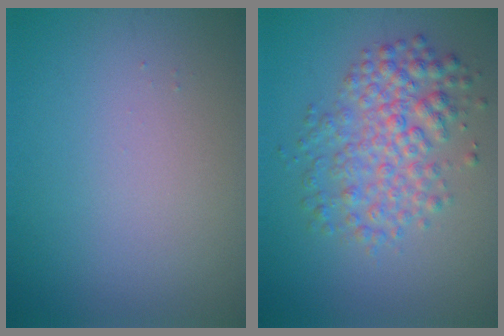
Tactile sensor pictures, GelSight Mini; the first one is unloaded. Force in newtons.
{"total": 4.8, "press": 4.8, "slide": 0.0}